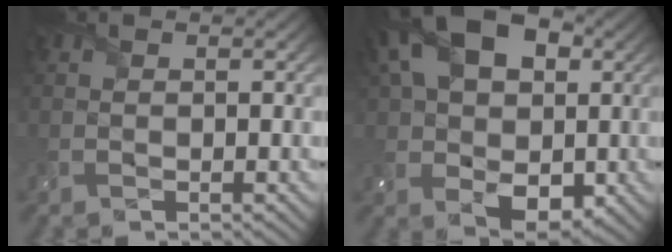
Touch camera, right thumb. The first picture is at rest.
{"total": 15.3, "force": [3.5, 10.1, 10.9], "torque": [-0.210, 0.005, 0.067]}